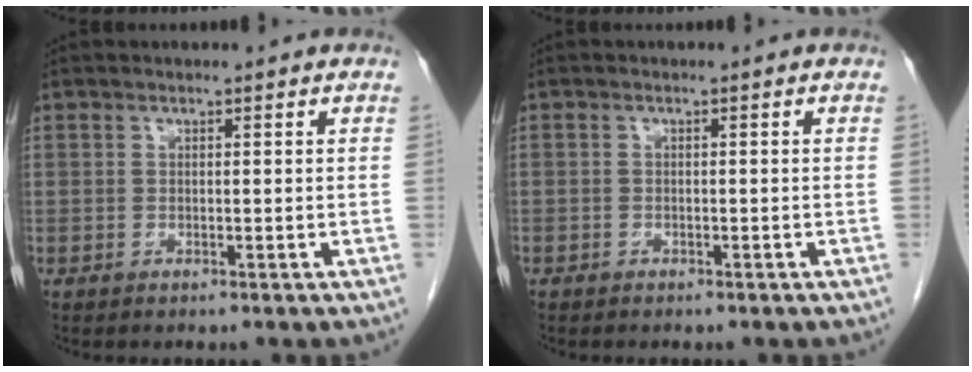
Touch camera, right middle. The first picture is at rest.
{"total": 0.7, "force": [-0.5, 0.5, 0.1], "torque": [-0.007, 0.003, -0.008]}